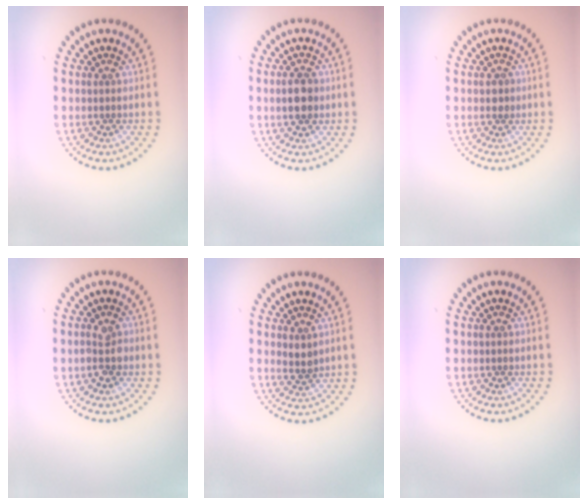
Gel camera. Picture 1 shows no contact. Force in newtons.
{"total": 3.0, "press": 3.0, "slide": 0.1}
{"total": 1.2, "press": 1.1, "slide": 0.2}
{"total": 2.0, "press": 1.9, "slide": 0.4}
{"total": 1.5, "press": 1.4, "slide": 0.6}
{"total": 0.0}